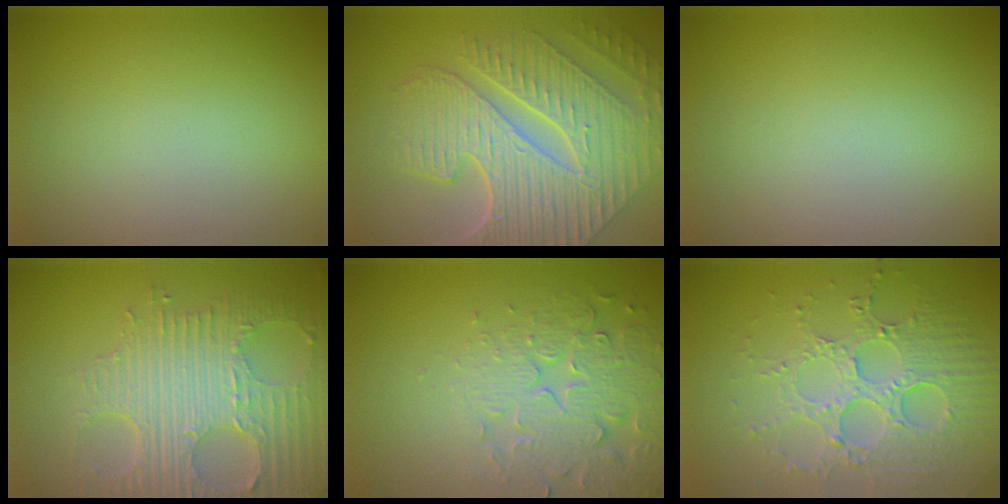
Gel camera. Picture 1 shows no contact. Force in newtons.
{"total": 10.1, "press": 7.1, "slide": 7.1}
{"total": 0.0}
{"total": 8.6, "press": 5.9, "slide": 6.2}
{"total": 5.0, "press": 4.1, "slide": 2.9}
{"total": 5.5, "press": 4.8, "slide": 2.7}